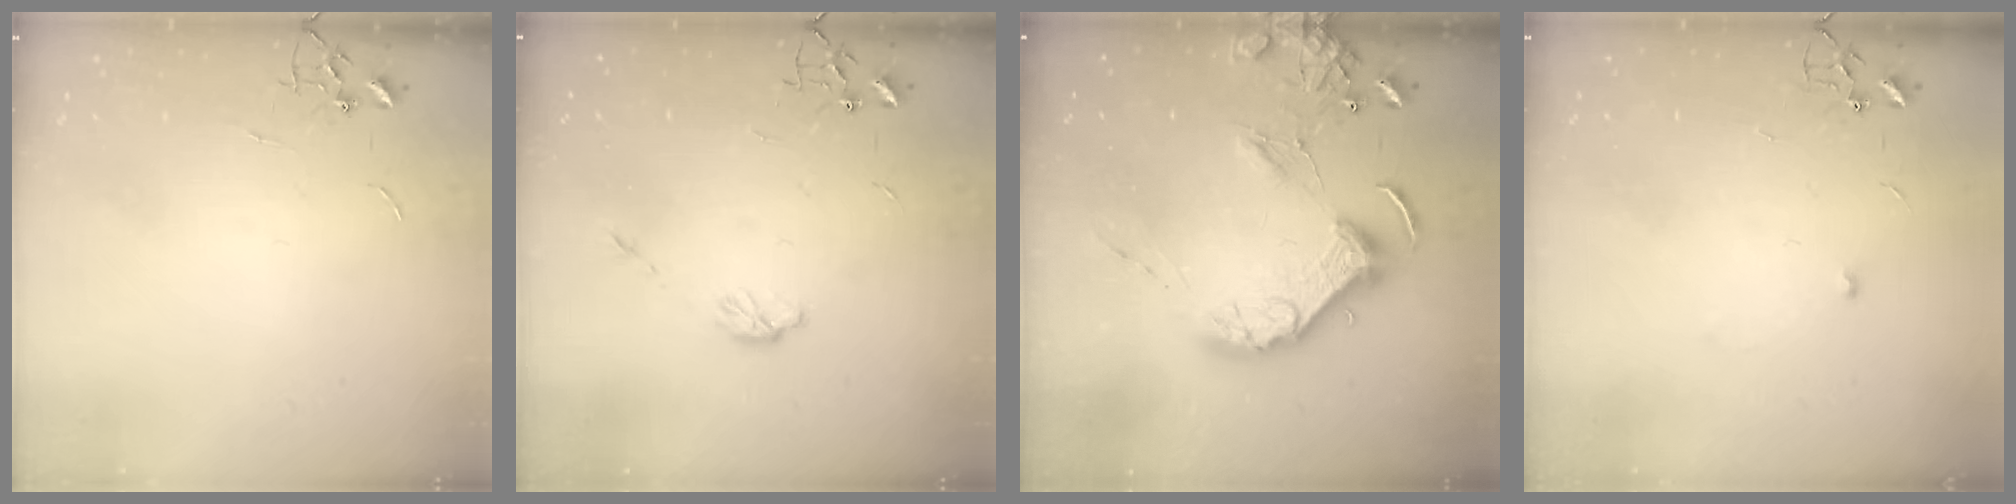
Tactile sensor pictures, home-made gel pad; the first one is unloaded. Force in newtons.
{"total": 4.7, "press": 4.6, "slide": 0.7}
{"total": 14.5, "press": 14.3, "slide": 2.3}
{"total": 3.9, "press": 3.8, "slide": 0.8}